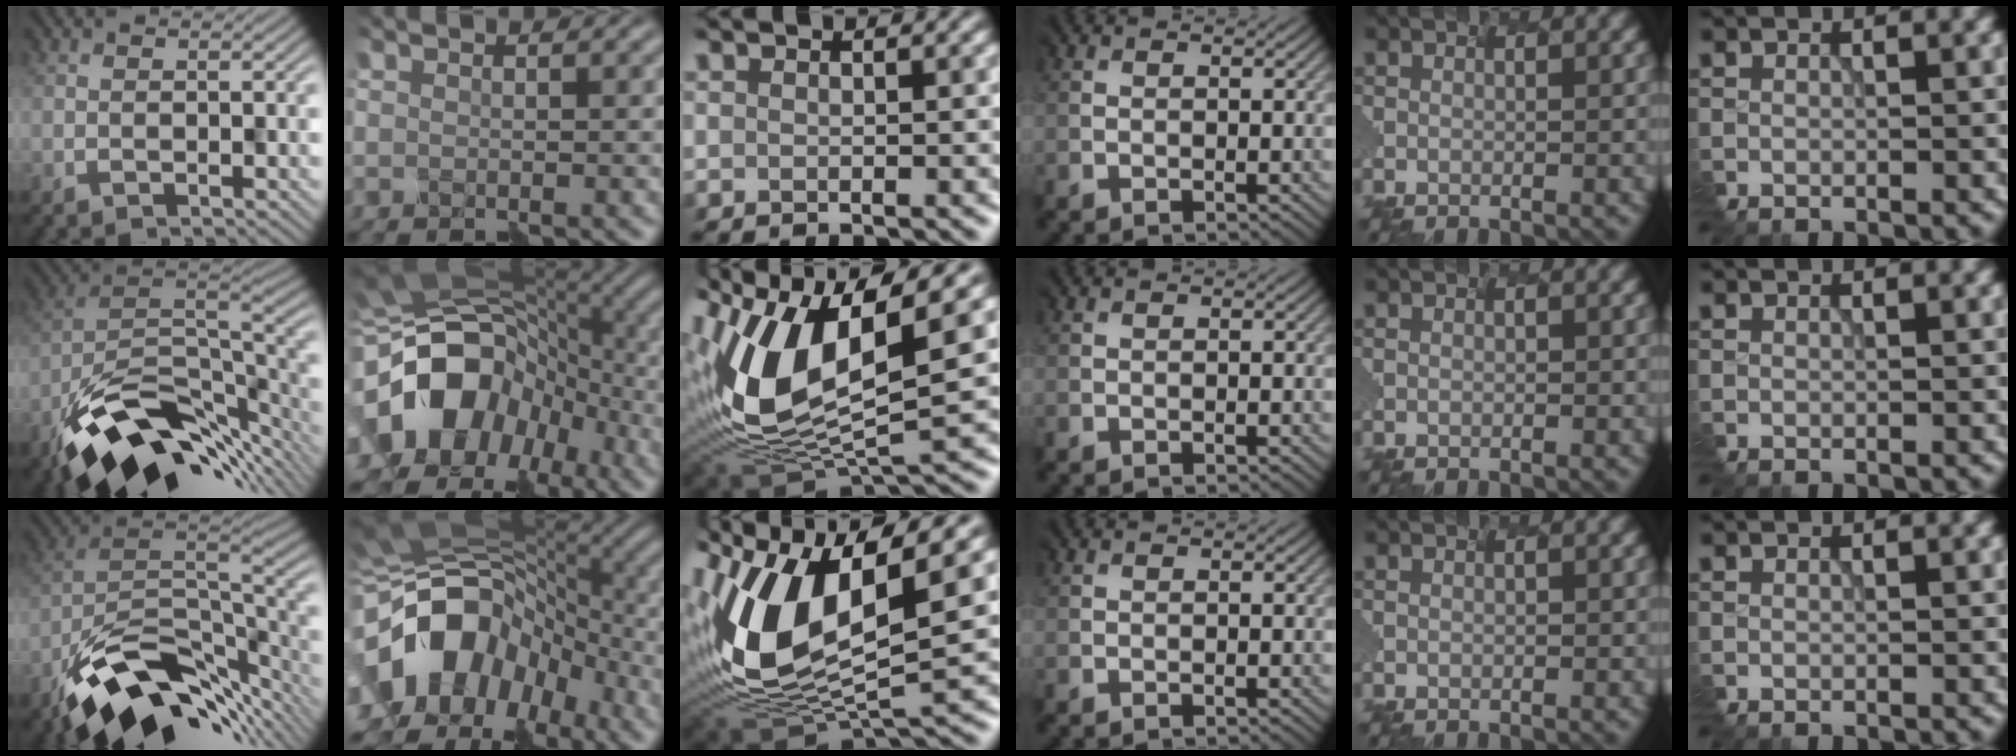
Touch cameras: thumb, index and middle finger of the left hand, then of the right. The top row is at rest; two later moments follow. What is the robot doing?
{"motion": "assemble", "object": "markers"}